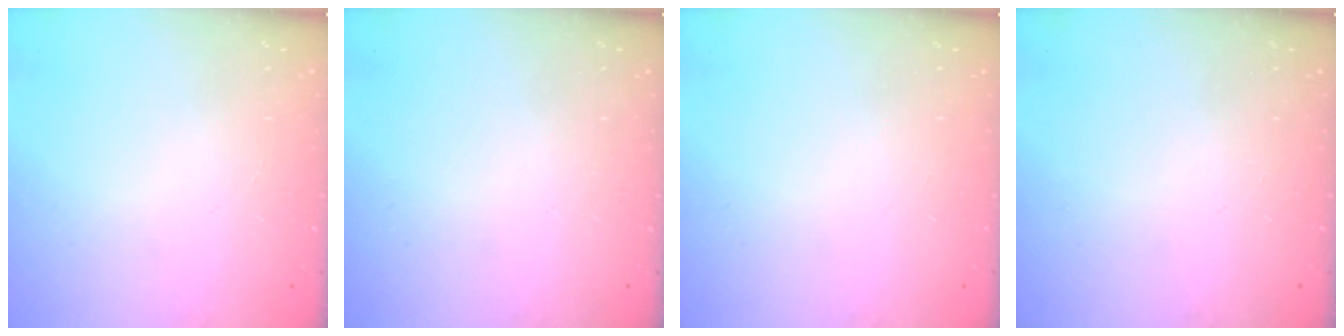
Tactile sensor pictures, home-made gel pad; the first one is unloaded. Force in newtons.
{"total": 0.0}
{"total": 0.0}
{"total": 0.0}